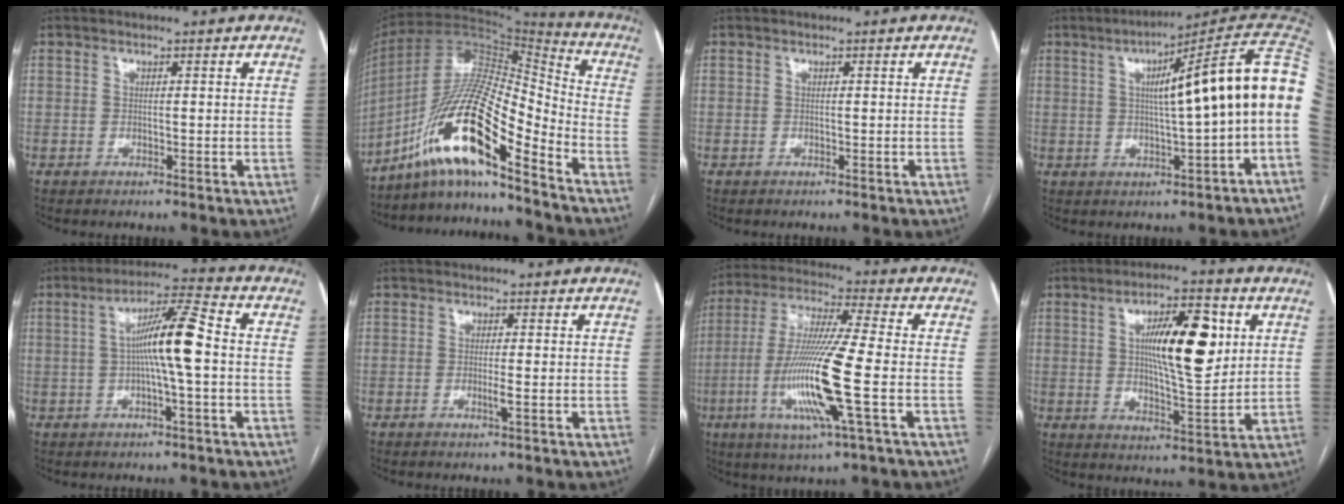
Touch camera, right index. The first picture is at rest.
{"total": 16.5, "force": [-10.3, 2.2, 12.7], "torque": [-0.239, 0.014, -0.184]}
{"total": 0.0}
{"total": 16.1, "force": [1.8, -0.2, 16.0], "torque": [-0.206, 0.035, 0.020]}
{"total": 9.2, "force": [-0.2, 0.2, 9.2], "torque": [-0.164, 0.019, -0.009]}
{"total": 1.3, "force": [-0.3, -0.2, 1.2], "torque": [-0.026, -0.004, -0.006]}
{"total": 15.5, "force": [-3.7, -0.2, 15.1], "torque": [-0.311, -0.016, -0.078]}
{"total": 12.9, "force": [3.2, 3.2, 12.1], "torque": [-0.199, 0.008, 0.051]}